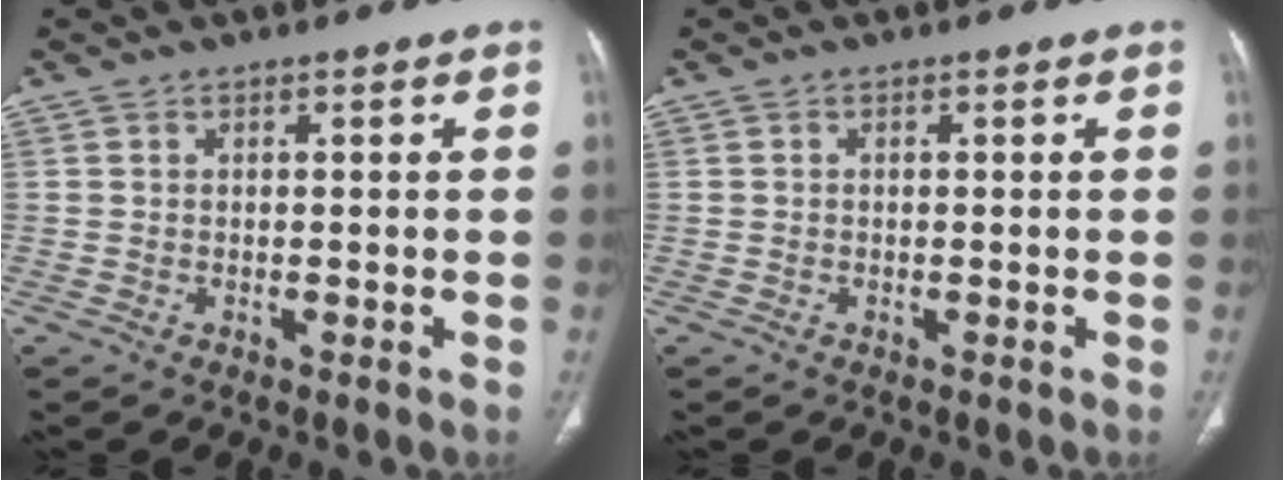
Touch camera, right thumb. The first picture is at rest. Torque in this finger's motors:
{"motor_torque": [-0.20, 0.01, -0.31, 0.21, 0.04]}